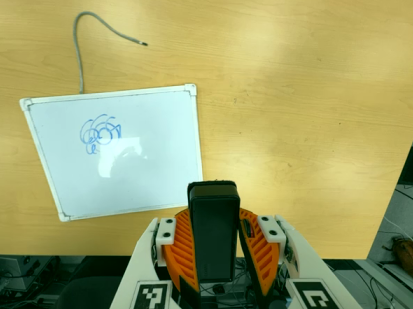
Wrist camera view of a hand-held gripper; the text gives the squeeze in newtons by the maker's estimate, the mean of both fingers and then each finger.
{"total": 8.7, "left": 7.7, "right": 9.8}